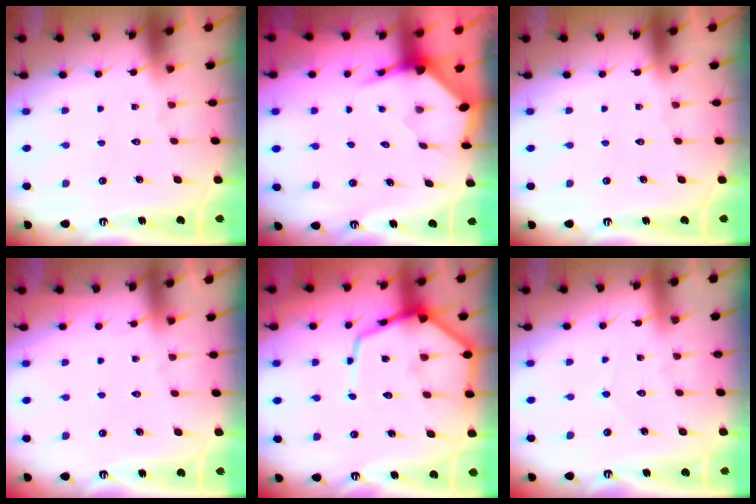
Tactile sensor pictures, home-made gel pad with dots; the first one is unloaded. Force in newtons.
{"total": 3.6, "press": 3.5, "slide": 0.4}
{"total": 0.0}
{"total": 2.6, "press": 2.6, "slide": 0.4}
{"total": 13.0, "press": 13.0, "slide": 1.1}
{"total": 2.1, "press": 2.1, "slide": 0.1}